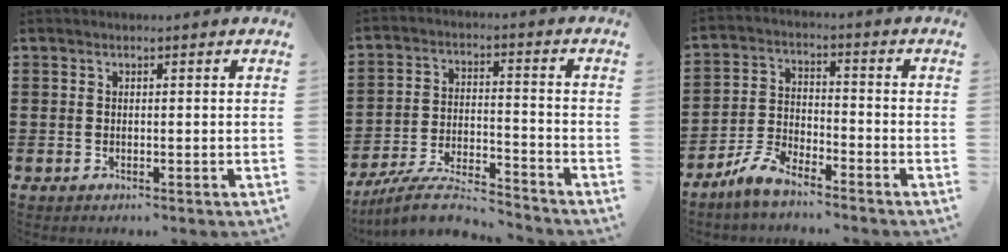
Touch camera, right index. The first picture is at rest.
{"total": 7.7, "force": [-7.1, 0.6, 2.9], "torque": [-0.065, 0.003, -0.140]}
{"total": 5.3, "force": [-4.6, 1.2, 2.3], "torque": [-0.069, 0.003, -0.096]}